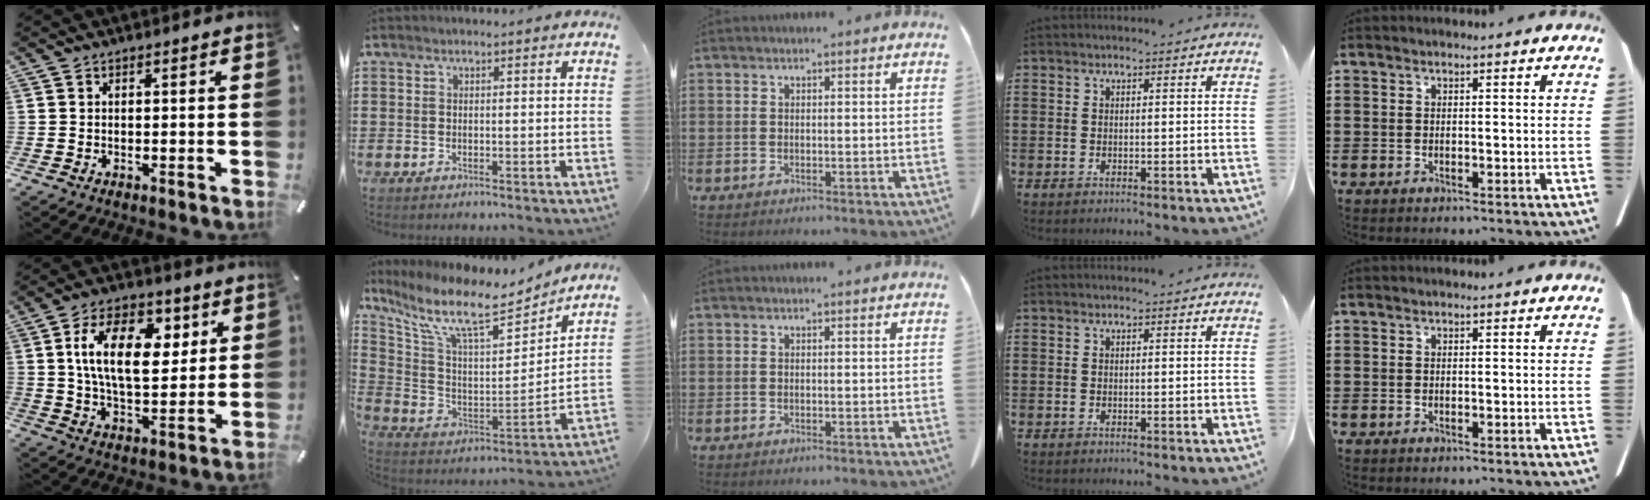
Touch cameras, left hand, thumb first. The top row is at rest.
{"thumb": {"total": 16.8, "force": [5.2, 9.7, 12.8], "torque": [-0.218, 0.006, 0.087]}, "index": {"total": 11.4, "force": [8.8, 2.6, 6.6], "torque": [-0.165, -0.049, 0.148]}}